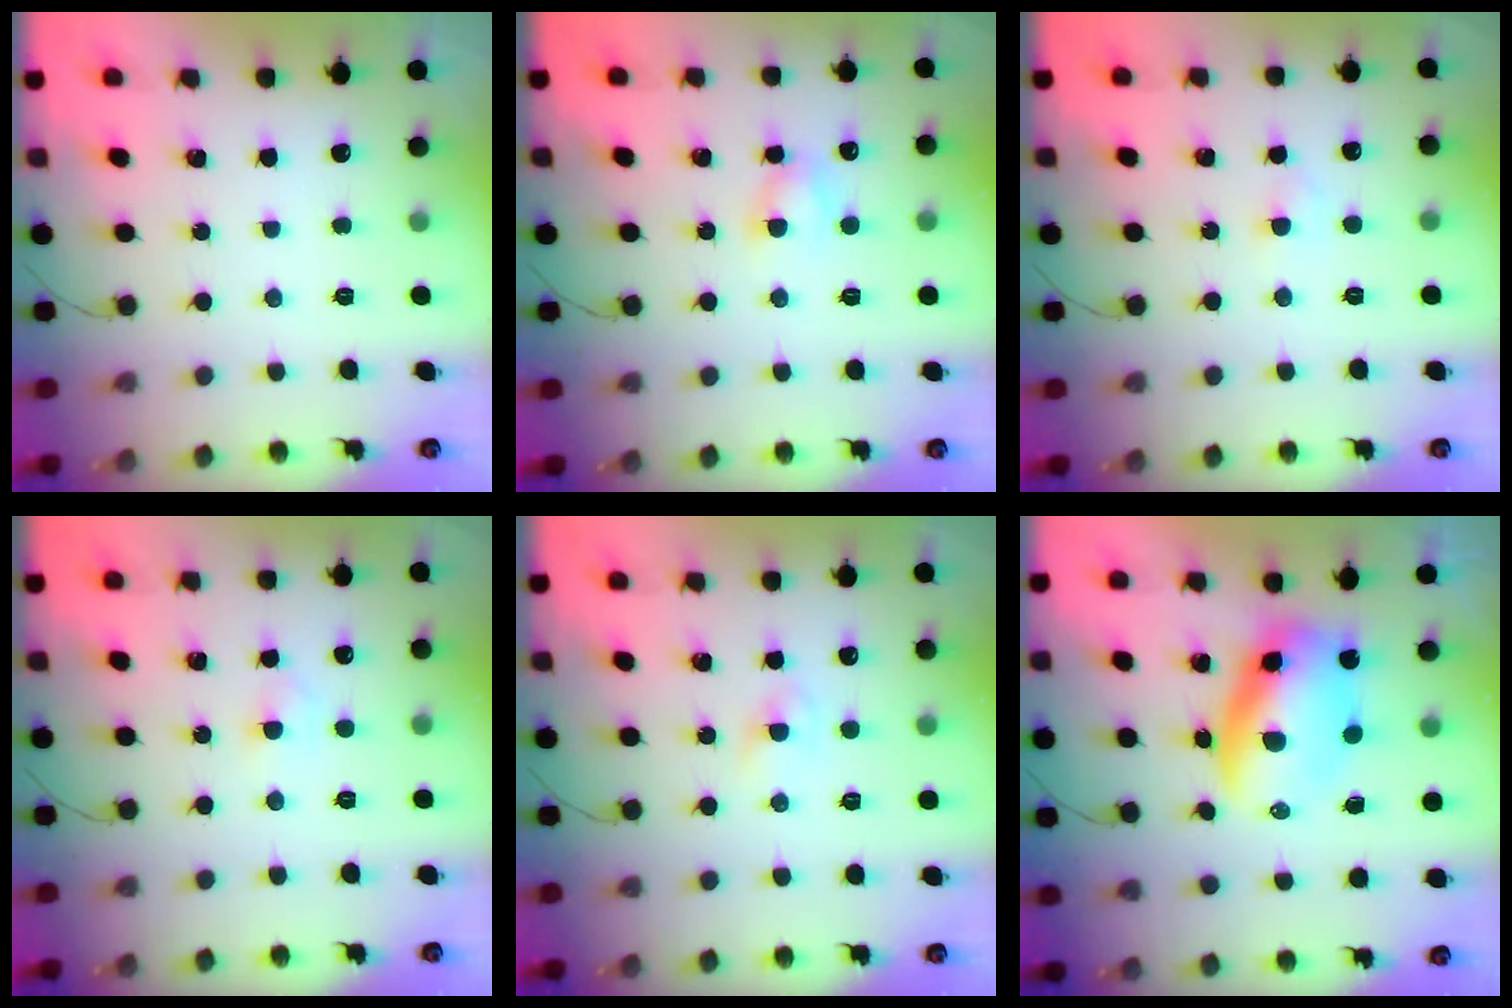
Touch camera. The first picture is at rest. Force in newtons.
{"total": 4.3, "press": 4.0, "slide": 1.4}
{"total": 1.8, "press": 1.5, "slide": 0.9}
{"total": 2.1, "press": 2.0, "slide": 0.9}
{"total": 1.2, "press": 1.0, "slide": 0.5}
{"total": 10.7, "press": 10.3, "slide": 2.8}